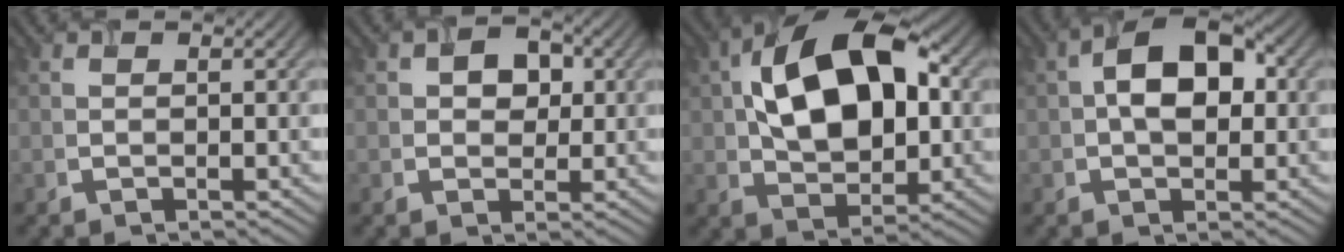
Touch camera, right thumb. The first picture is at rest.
{"total": 3.3, "force": [0.5, 2.6, 1.9], "torque": [-0.032, 0.005, 0.001]}
{"total": 14.6, "force": [2.7, 8.7, 11.4], "torque": [-0.200, 0.023, 0.039]}
{"total": 8.0, "force": [1.2, 4.8, 6.2], "torque": [-0.100, 0.013, 0.011]}